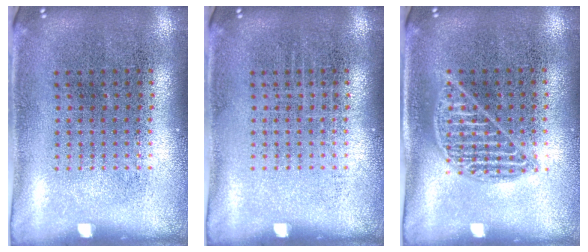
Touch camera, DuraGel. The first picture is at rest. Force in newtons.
{"total": 0.0}
{"total": 1.0, "press": 0.9, "slide": 0.3}